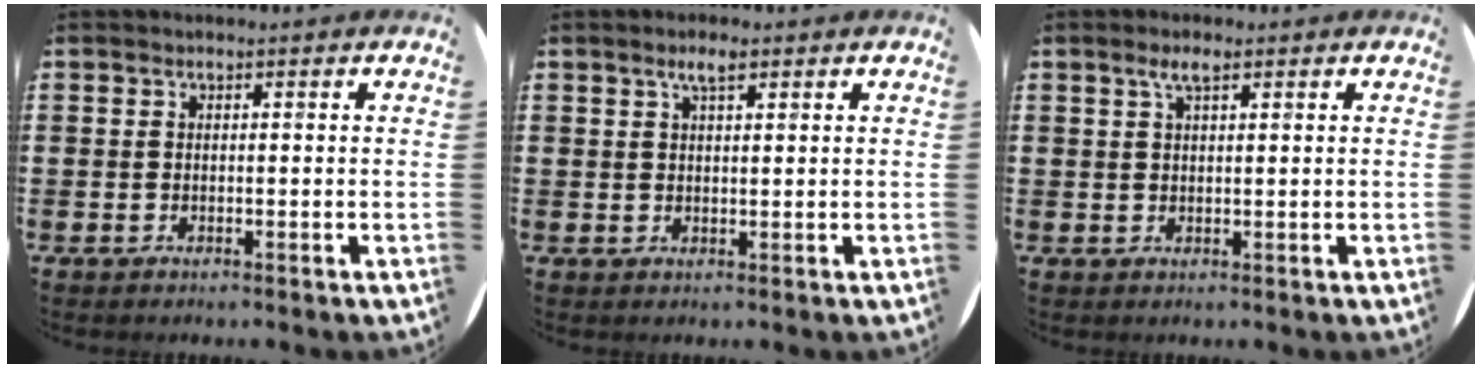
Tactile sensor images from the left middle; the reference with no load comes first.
{"total": 2.5, "force": [1.7, 0.6, 1.7], "torque": [-0.035, 0.006, 0.029]}
{"total": 2.4, "force": [1.5, 0.6, 1.8], "torque": [-0.036, 0.007, 0.024]}